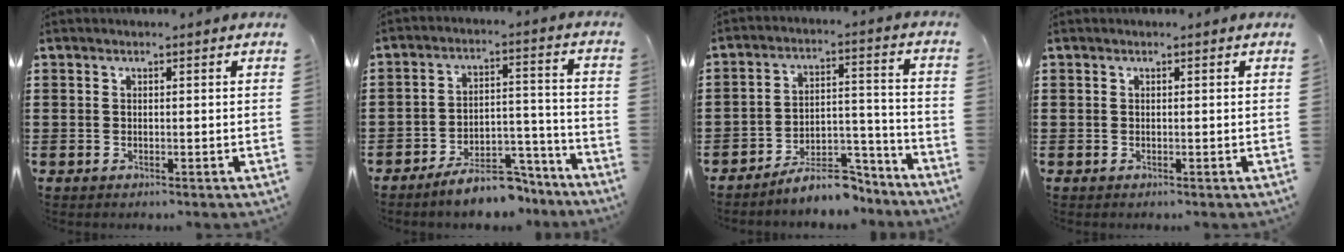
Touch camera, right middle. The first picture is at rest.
{"total": 8.1, "force": [-7.1, 2.1, 3.3], "torque": [-0.046, 0.023, -0.128]}
{"total": 7.8, "force": [-7.2, 1.8, 2.4], "torque": [-0.034, 0.022, -0.134]}
{"total": 0.0}